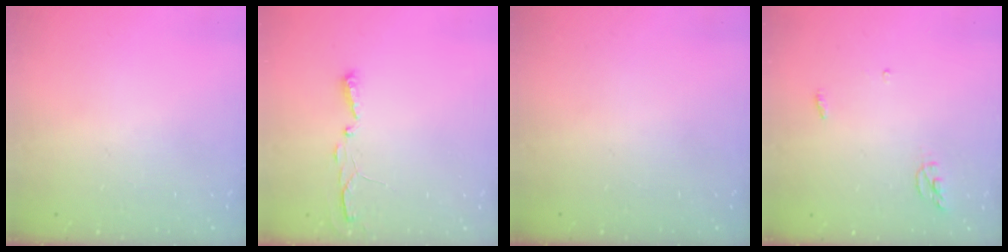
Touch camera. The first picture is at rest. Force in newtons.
{"total": 3.5, "press": 3.5, "slide": 0.5}
{"total": 0.0}
{"total": 4.3, "press": 4.3, "slide": 0.3}